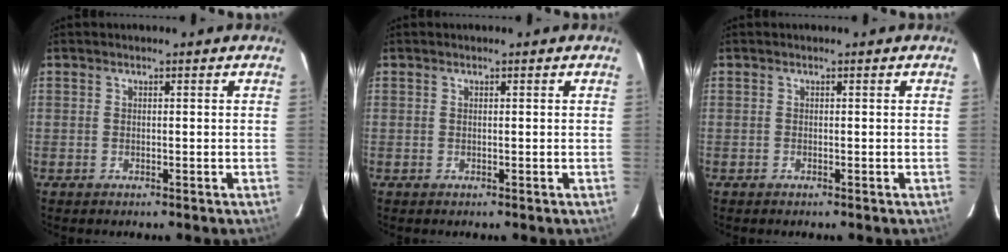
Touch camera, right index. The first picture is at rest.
{"total": 0.0}
{"total": 0.0}